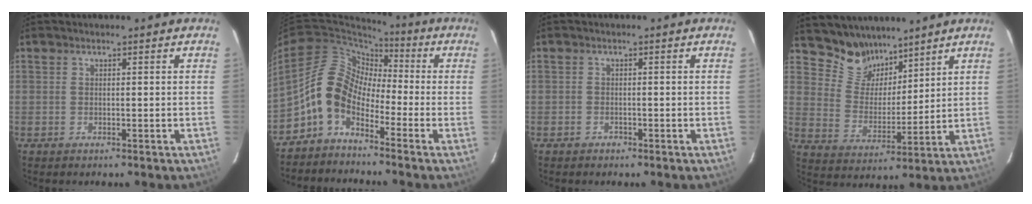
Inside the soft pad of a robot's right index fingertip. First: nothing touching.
{"total": 9.3, "force": [-4.2, 6.0, 5.7], "torque": [-0.104, 0.021, -0.100]}
{"total": 1.1, "force": [-0.9, 0.7, 0.0], "torque": [-0.002, 0.005, -0.014]}
{"total": 10.8, "force": [9.2, 5.0, 2.6], "torque": [-0.060, 0.004, 0.178]}